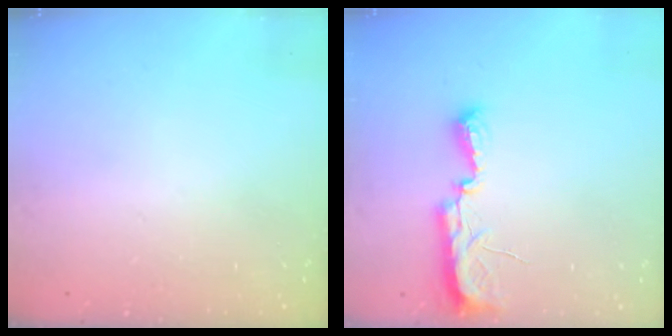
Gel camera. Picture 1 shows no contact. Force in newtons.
{"total": 8.1, "press": 8.1, "slide": 1.0}